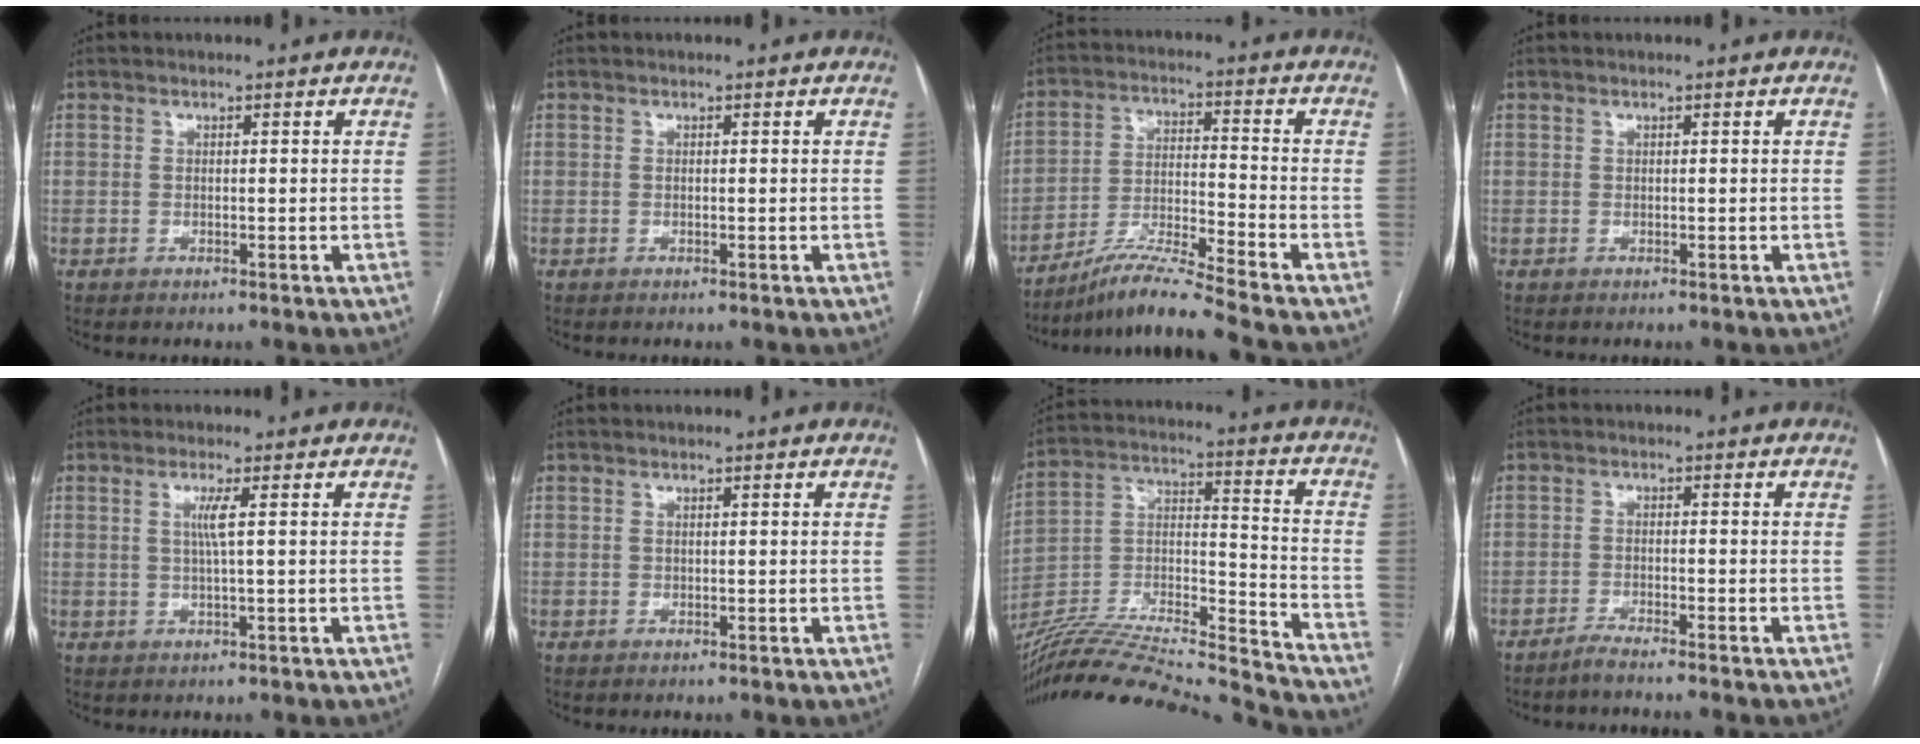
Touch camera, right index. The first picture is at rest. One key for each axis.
{"total": 0.0}
{"total": 10.6, "fx": -9.3, "fy": -2.0, "fz": 4.8, "tx": -0.091, "ty": -0.014, "tz": -0.170}
{"total": 0.0}
{"total": 2.5, "fx": 0.6, "fy": -0.5, "fz": 2.4, "tx": -0.052, "ty": 0.000, "tz": 0.011}
{"total": 0.0}
{"total": 31.2, "fx": -28.7, "fy": 1.8, "fz": 12.0, "tx": -0.201, "ty": -0.026, "tz": -0.450}
{"total": 3.4, "fx": -3.1, "fy": -0.6, "fz": 1.5, "tx": -0.024, "ty": -0.002, "tz": -0.049}